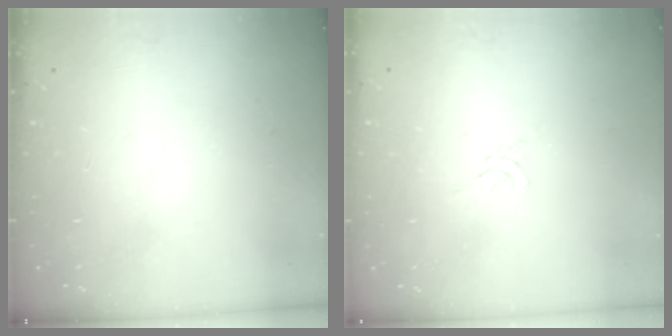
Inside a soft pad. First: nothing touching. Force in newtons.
{"total": 0.0}